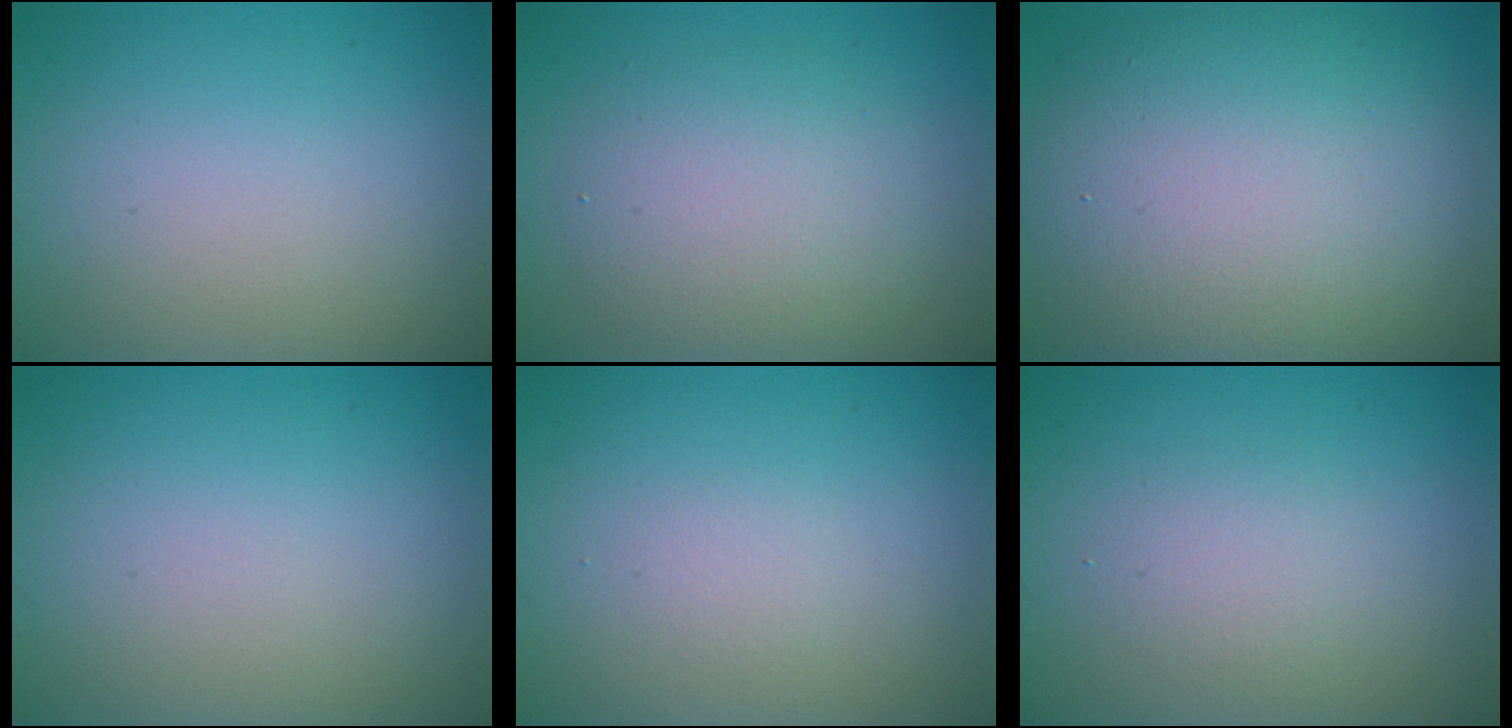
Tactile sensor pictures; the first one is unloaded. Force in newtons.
{"total": 4.4, "press": 4.4, "slide": 0.2}
{"total": 13.4, "press": 13.4, "slide": 0.4}
{"total": 0.0}
{"total": 0.7, "press": 0.7, "slide": 0.0}
{"total": 1.9, "press": 1.8, "slide": 0.2}